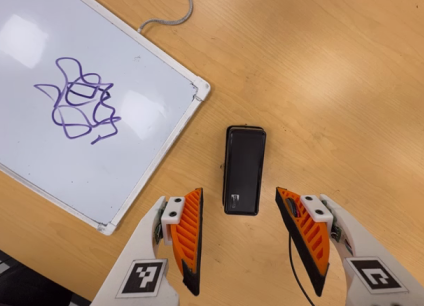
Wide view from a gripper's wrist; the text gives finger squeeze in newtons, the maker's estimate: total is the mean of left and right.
{"total": 0.0}